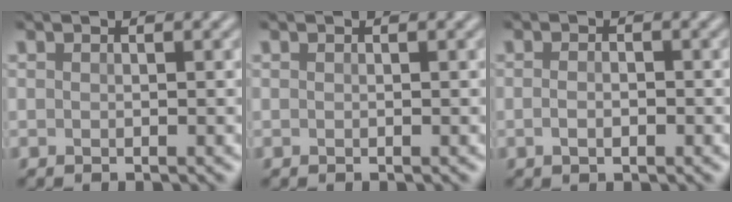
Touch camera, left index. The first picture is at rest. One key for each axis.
{"total": 0.0}
{"total": 1.3, "fx": -0.4, "fy": 0.7, "fz": 1.0, "tx": -0.016, "ty": 0.000, "tz": -0.013}